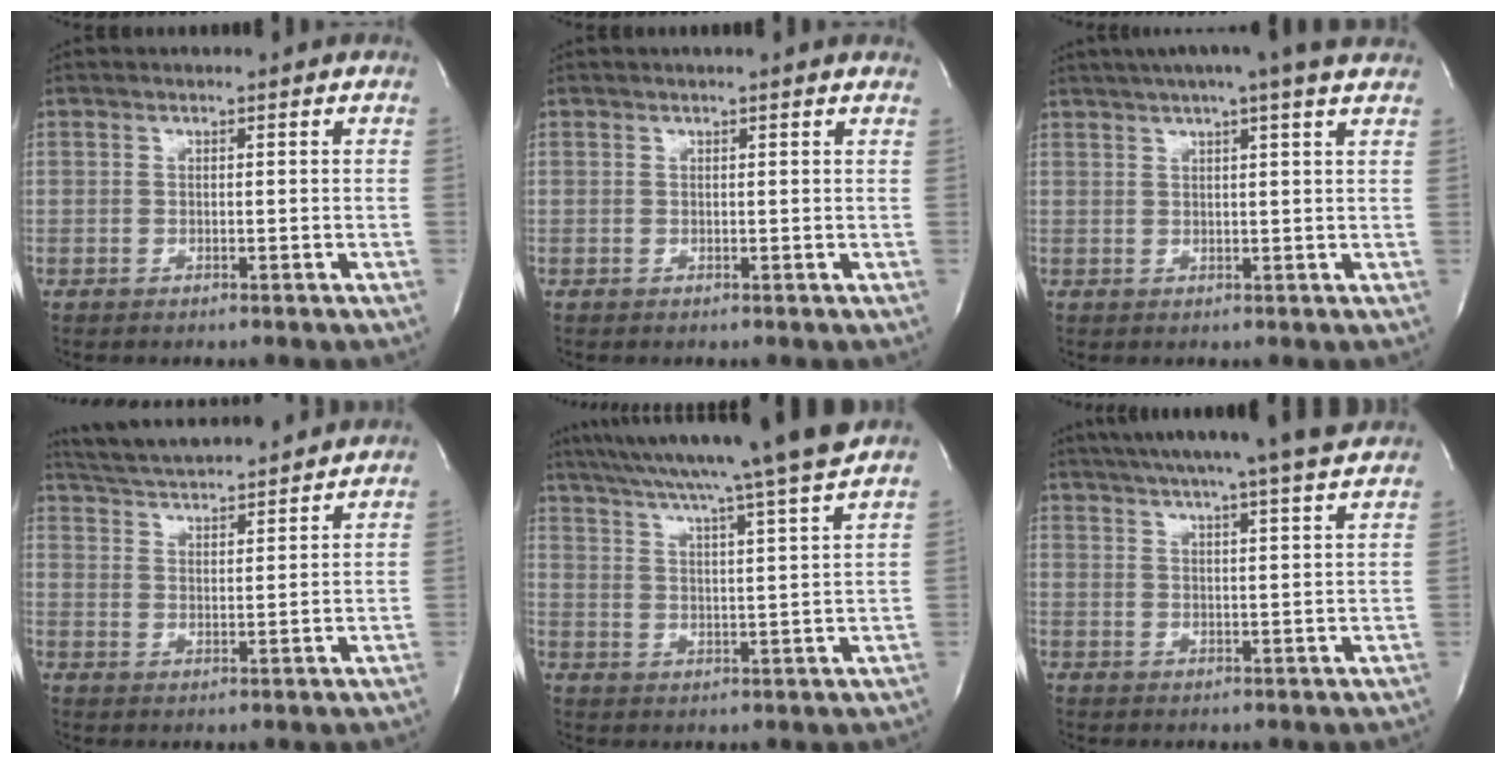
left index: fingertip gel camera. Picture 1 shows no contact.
{"total": 2.6, "force": [2.3, -0.1, 1.3], "torque": [-0.019, 0.011, 0.019]}
{"total": 12.3, "force": [10.2, 0.1, 6.9], "torque": [-0.120, 0.031, 0.123]}
{"total": 14.9, "force": [13.8, 1.3, 5.3], "torque": [-0.102, 0.022, 0.214]}
{"total": 20.8, "force": [18.2, -2.1, 9.9], "torque": [-0.174, -0.026, 0.257]}
{"total": 18.0, "force": [15.9, -0.3, 8.4], "torque": [-0.144, -0.003, 0.212]}